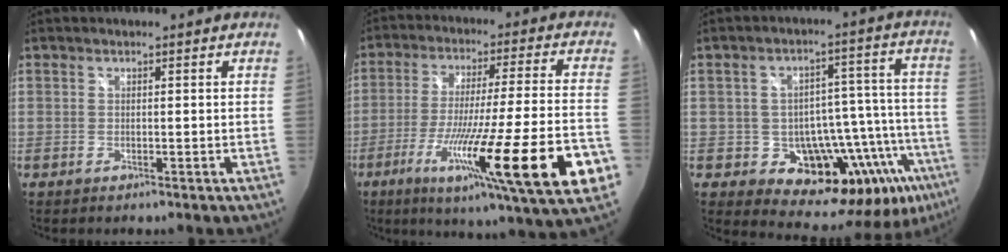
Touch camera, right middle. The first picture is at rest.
{"total": 26.0, "force": [-10.9, 0.9, 23.6], "torque": [-0.383, -0.089, -0.168]}
{"total": 19.0, "force": [-9.0, 11.6, 12.1], "torque": [-0.157, 0.013, -0.112]}